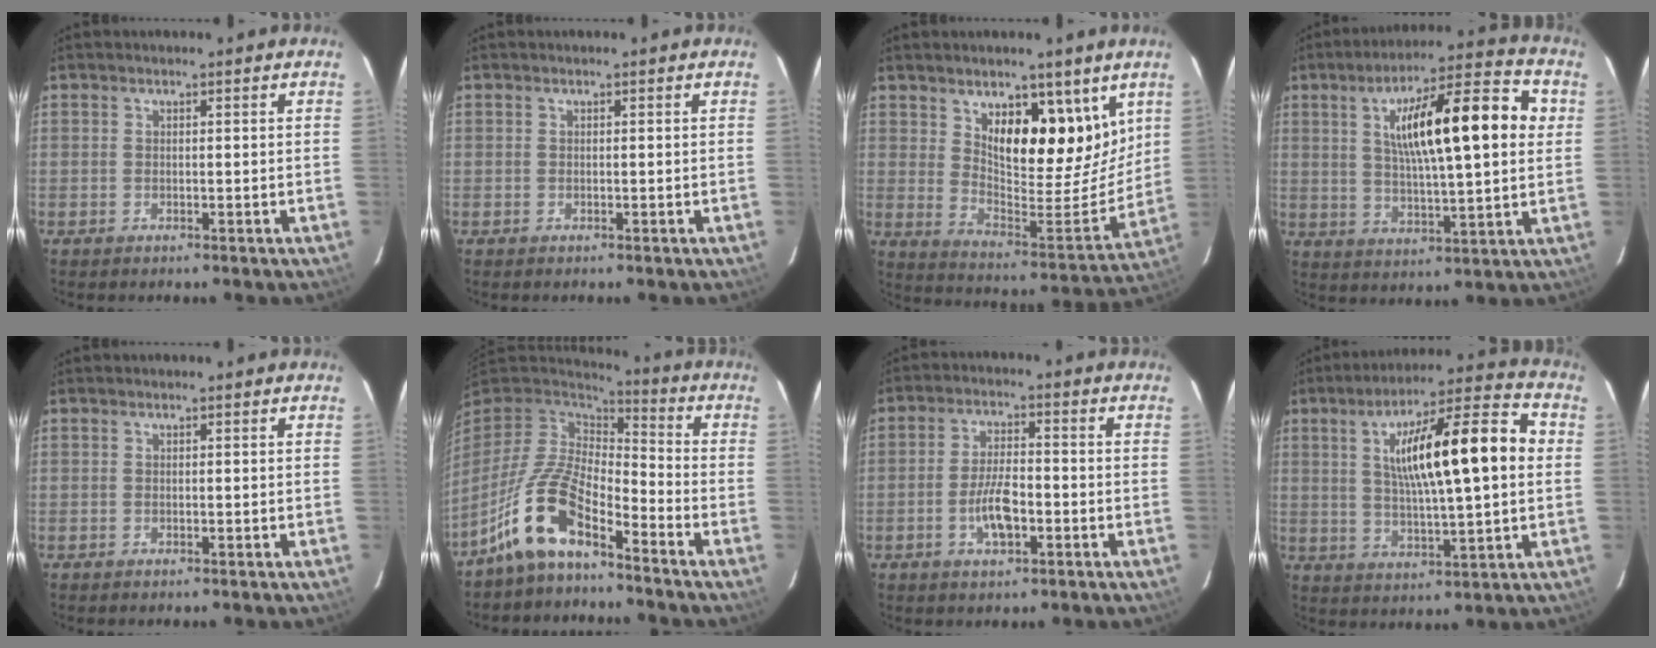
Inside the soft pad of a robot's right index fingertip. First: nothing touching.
{"total": 0.0}
{"total": 14.8, "force": [7.3, 5.8, 11.6], "torque": [-0.154, -0.012, 0.128]}
{"total": 18.2, "force": [4.4, 3.2, 17.4], "torque": [-0.275, 0.030, 0.065]}
{"total": 0.0}
{"total": 11.6, "force": [-7.8, 3.5, 7.8], "torque": [-0.174, 0.014, -0.152]}
{"total": 6.3, "force": [-2.1, 2.1, 5.6], "torque": [-0.111, 0.005, -0.037]}
{"total": 17.7, "force": [2.9, 2.5, 17.3], "torque": [-0.282, 0.028, 0.044]}